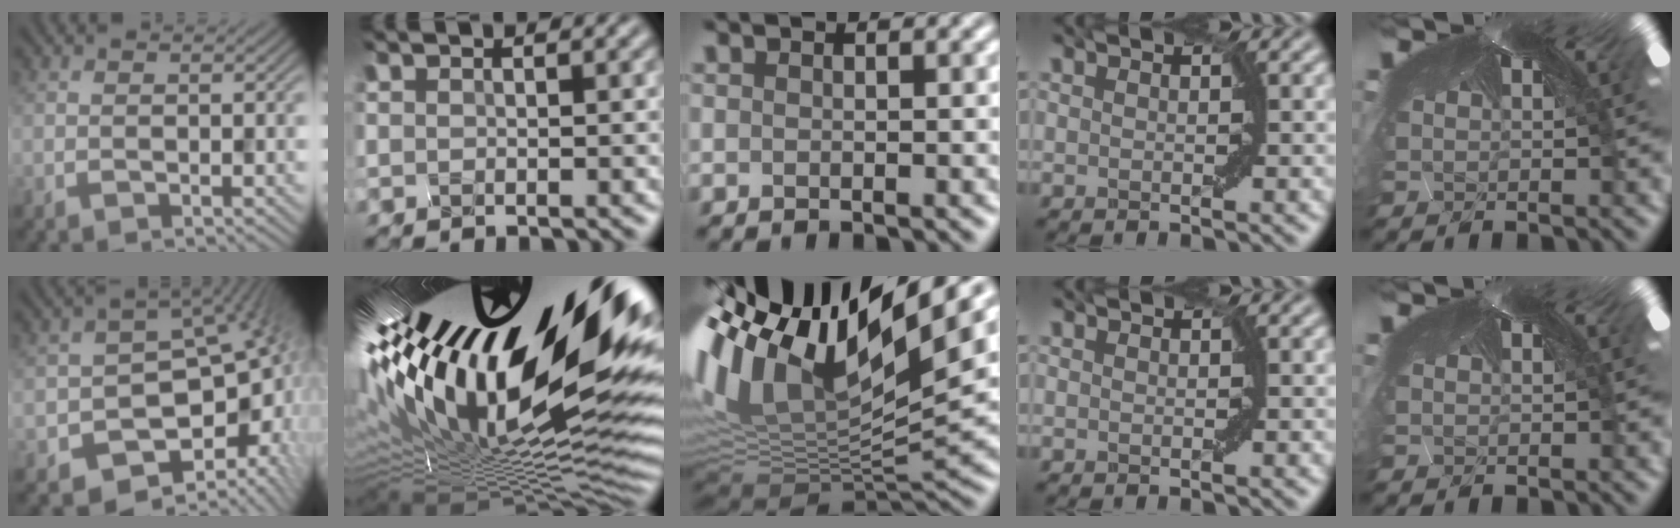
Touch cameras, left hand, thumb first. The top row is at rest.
{"thumb": {"total": 12.3, "force": [-4.6, 8.4, 7.8], "torque": [-0.103, -0.030, -0.074]}, "index": {"total": 20.3, "force": [2.9, 7.2, 18.8], "torque": [-0.303, -0.028, 0.059]}, "middle": {"total": 15.1, "force": [4.0, 5.2, 13.7], "torque": [-0.283, -0.004, 0.097]}}